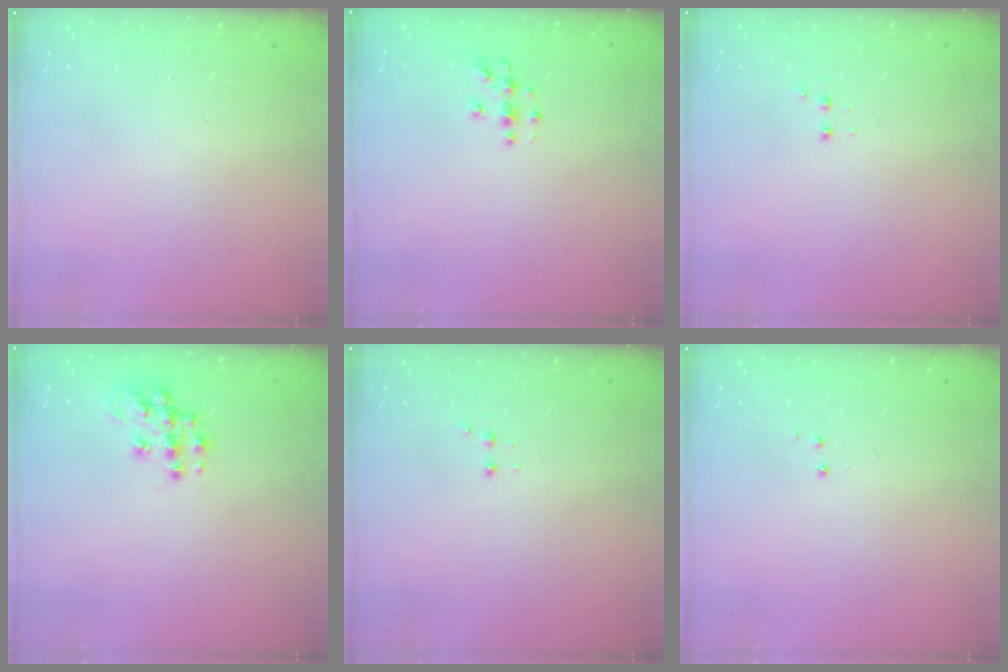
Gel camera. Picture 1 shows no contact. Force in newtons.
{"total": 3.7, "press": 3.7, "slide": 0.2}
{"total": 2.5, "press": 2.4, "slide": 0.8}
{"total": 11.8, "press": 11.8, "slide": 0.7}
{"total": 2.5, "press": 2.4, "slide": 0.8}
{"total": 3.0, "press": 2.9, "slide": 0.6}